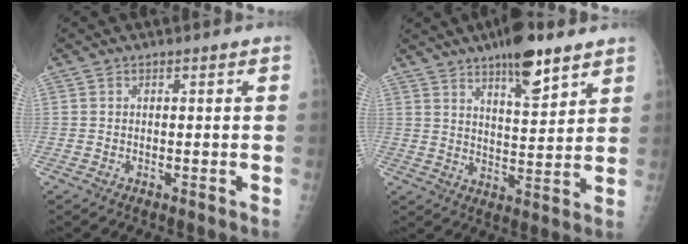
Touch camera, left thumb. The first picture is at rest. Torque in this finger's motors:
{"motor_torque": [1.73, 0.89, 1.27, -0.88, 0.23]}